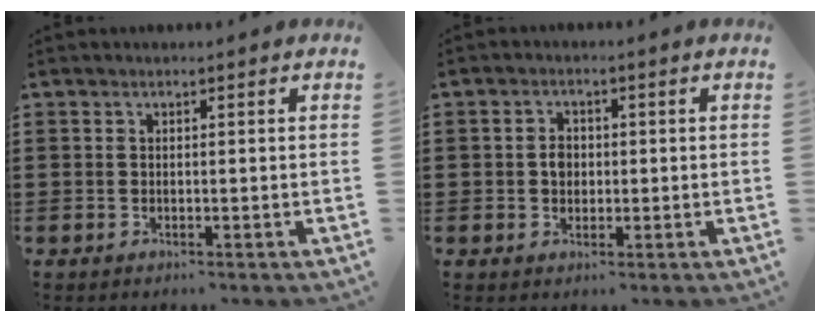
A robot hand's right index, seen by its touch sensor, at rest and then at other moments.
{"total": 2.4, "force": [-0.1, 1.8, 1.5], "torque": [-0.032, 0.008, -0.004]}